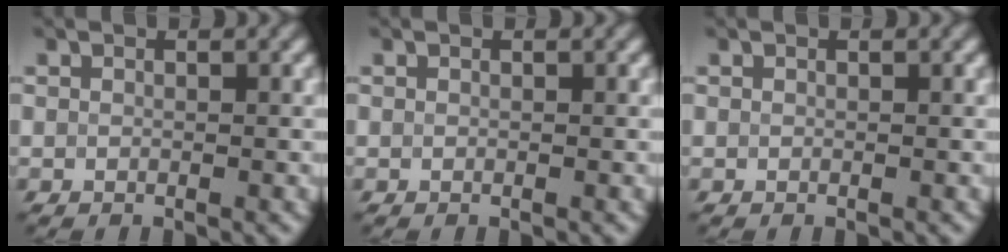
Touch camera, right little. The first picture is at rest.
{"total": 0.0}
{"total": 0.0}